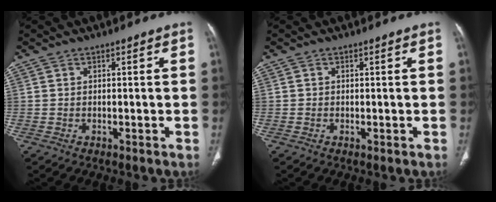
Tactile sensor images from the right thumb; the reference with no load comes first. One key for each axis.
{"total": 0.0}